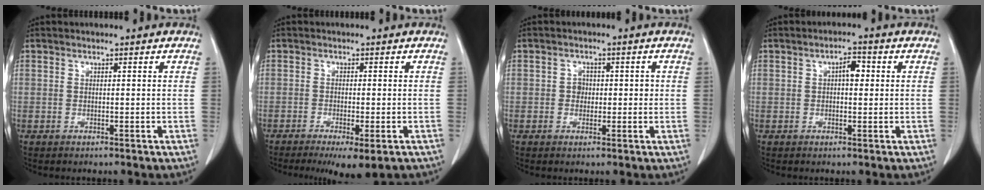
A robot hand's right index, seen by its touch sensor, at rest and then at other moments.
{"total": 7.1, "force": [-4.8, 1.4, 5.0], "torque": [-0.059, -0.017, -0.065]}
{"total": 2.3, "force": [0.0, 1.9, 1.3], "torque": [-0.014, 0.005, -0.002]}
{"total": 2.8, "force": [0.5, 1.3, 2.5], "torque": [-0.037, 0.010, 0.005]}